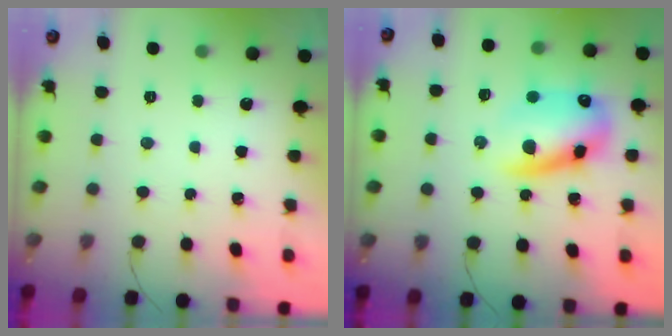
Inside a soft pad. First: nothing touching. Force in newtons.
{"total": 13.5, "press": 13.2, "slide": 2.9}